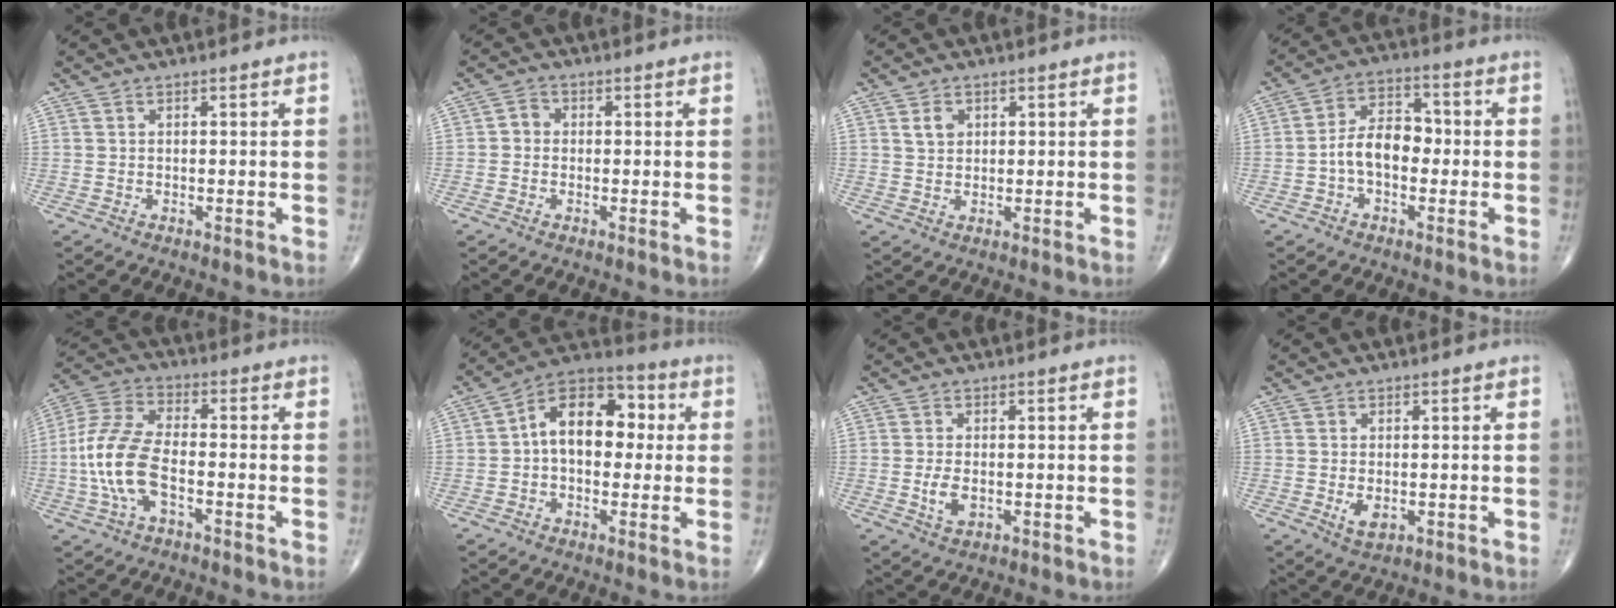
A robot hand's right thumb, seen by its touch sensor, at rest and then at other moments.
{"total": 2.2, "force": [-0.2, 2.0, 1.0], "torque": [-0.004, 0.007, -0.012]}
{"total": 2.8, "force": [1.1, 2.1, 1.5], "torque": [-0.016, -0.004, 0.021]}
{"total": 8.6, "force": [-1.3, 5.5, 6.5], "torque": [-0.096, 0.034, -0.035]}
{"total": 12.3, "force": [-2.8, 5.9, 10.5], "torque": [-0.231, 0.029, -0.059]}
{"total": 13.5, "force": [1.2, 8.6, 10.2], "torque": [-0.125, 0.038, 0.004]}
{"total": 3.6, "force": [-0.5, 2.0, 3.0], "torque": [-0.058, -0.005, -0.005]}
{"total": 3.0, "force": [-0.4, 1.7, 2.4], "torque": [-0.038, -0.006, 0.000]}